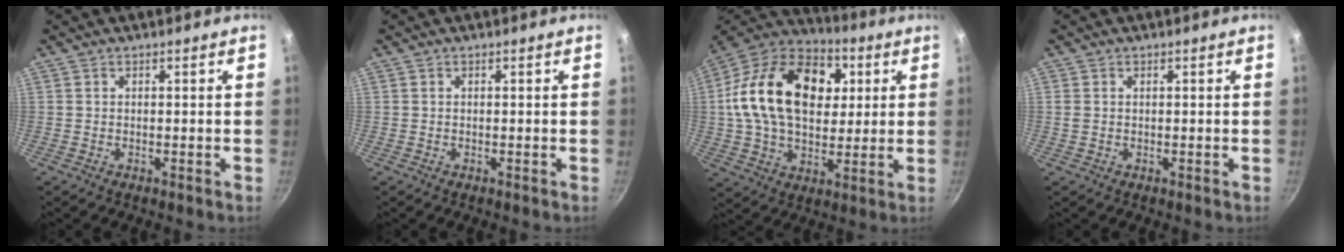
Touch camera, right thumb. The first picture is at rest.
{"total": 0.0}
{"total": 26.0, "force": [5.2, 17.5, 18.5], "torque": [-0.297, 0.016, 0.077]}
{"total": 1.2, "force": [0.2, 1.0, 0.7], "torque": [-0.013, 0.003, 0.006]}